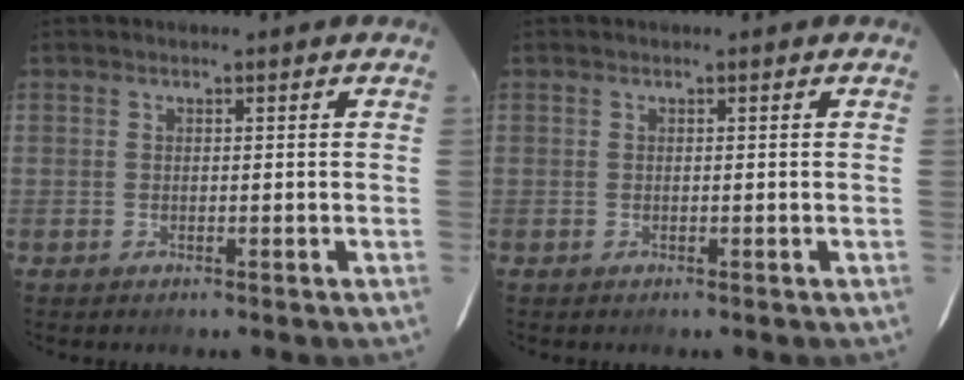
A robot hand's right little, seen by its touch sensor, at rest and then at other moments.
{"total": 0.0}